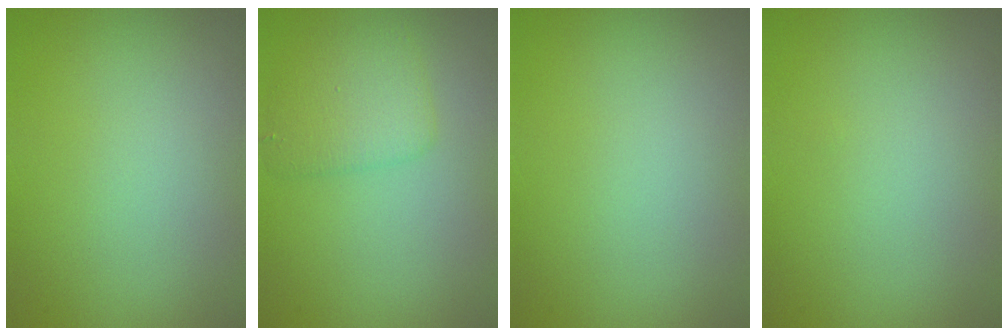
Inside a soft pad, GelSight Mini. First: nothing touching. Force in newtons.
{"total": 3.0, "press": 3.0, "slide": 0.2}
{"total": 0.0}
{"total": 0.0}